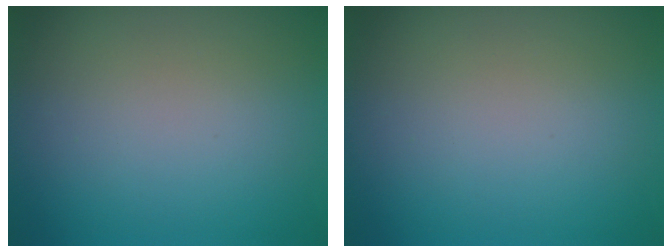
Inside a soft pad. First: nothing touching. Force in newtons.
{"total": 0.0}